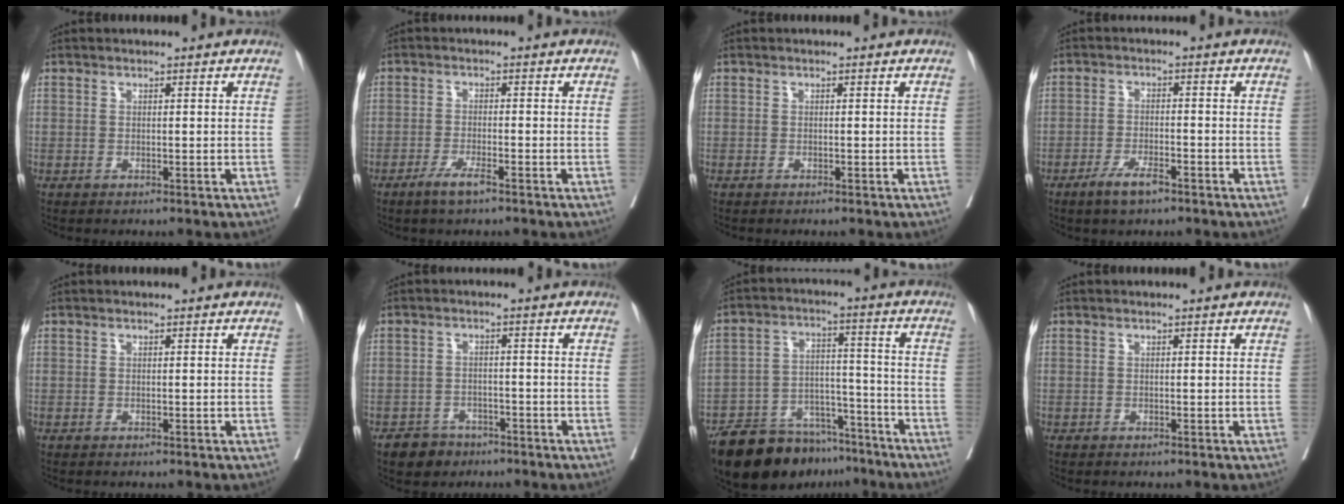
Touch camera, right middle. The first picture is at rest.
{"total": 3.3, "force": [-2.3, 0.3, 2.3], "torque": [-0.046, -0.003, -0.043]}
{"total": 0.0}
{"total": 4.2, "force": [-2.9, 1.0, 2.9], "torque": [-0.056, -0.001, -0.052]}
{"total": 0.0}
{"total": 4.0, "force": [-2.8, 2.7, 0.7], "torque": [-0.011, 0.009, -0.042]}
{"total": 15.4, "force": [-12.8, 6.4, 5.6], "torque": [-0.078, 0.028, -0.206]}
{"total": 0.0}